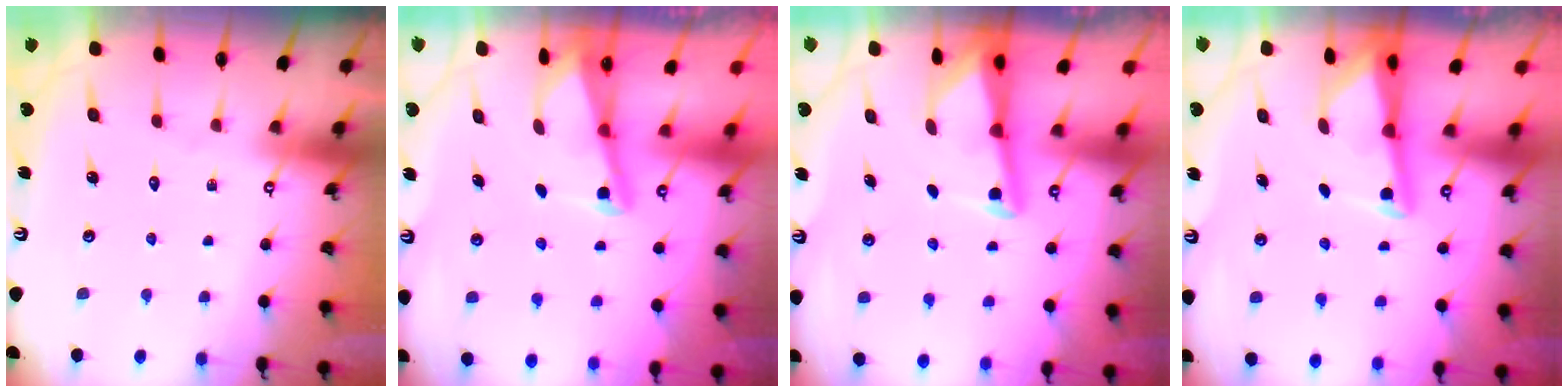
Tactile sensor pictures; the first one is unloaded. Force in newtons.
{"total": 2.0, "press": 2.0, "slide": 0.4}
{"total": 3.2, "press": 3.2, "slide": 0.4}
{"total": 3.0, "press": 3.0, "slide": 0.4}